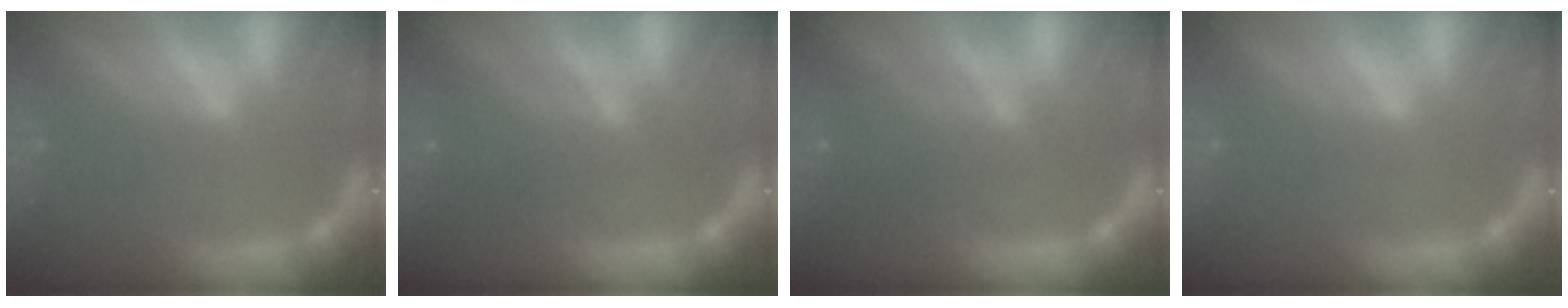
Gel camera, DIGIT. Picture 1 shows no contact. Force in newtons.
{"total": 4.1}
{"total": 4.1}
{"total": 0.0}